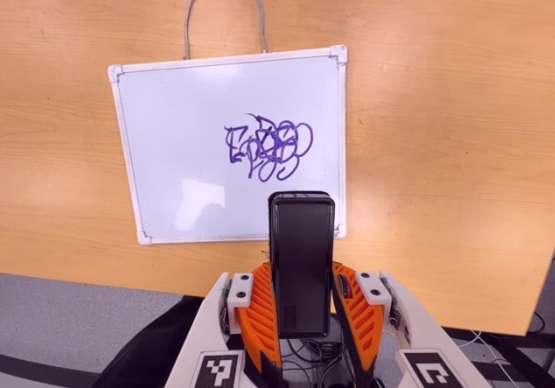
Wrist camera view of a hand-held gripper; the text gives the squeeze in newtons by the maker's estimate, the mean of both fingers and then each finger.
{"total": 3.9, "left": 2.6, "right": 5.3}